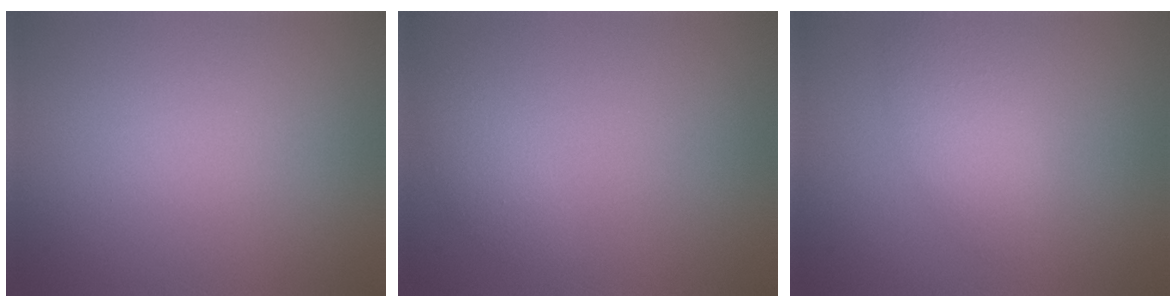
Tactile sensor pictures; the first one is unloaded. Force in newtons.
{"total": 1.2, "press": 1.2, "slide": 0.1}
{"total": 2.7, "press": 2.7, "slide": 0.1}